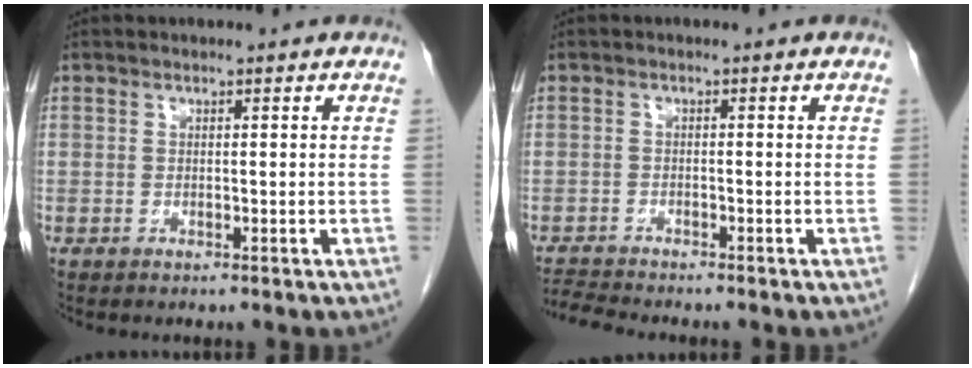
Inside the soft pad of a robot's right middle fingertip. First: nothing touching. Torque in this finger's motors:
{"motor_torque": [0.03, -0.02, -0.01, -0.01]}